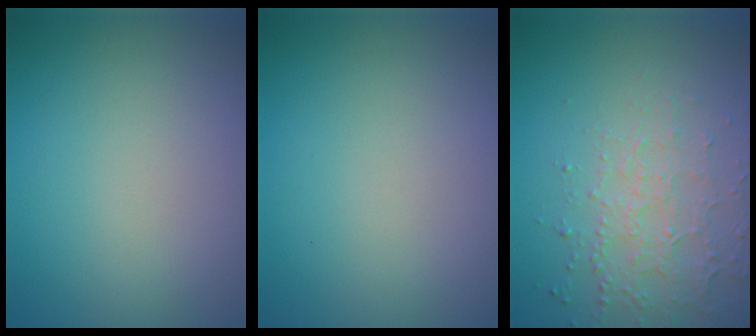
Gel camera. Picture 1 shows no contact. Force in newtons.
{"total": 0.0}
{"total": 4.5, "press": 3.2, "slide": 3.2}